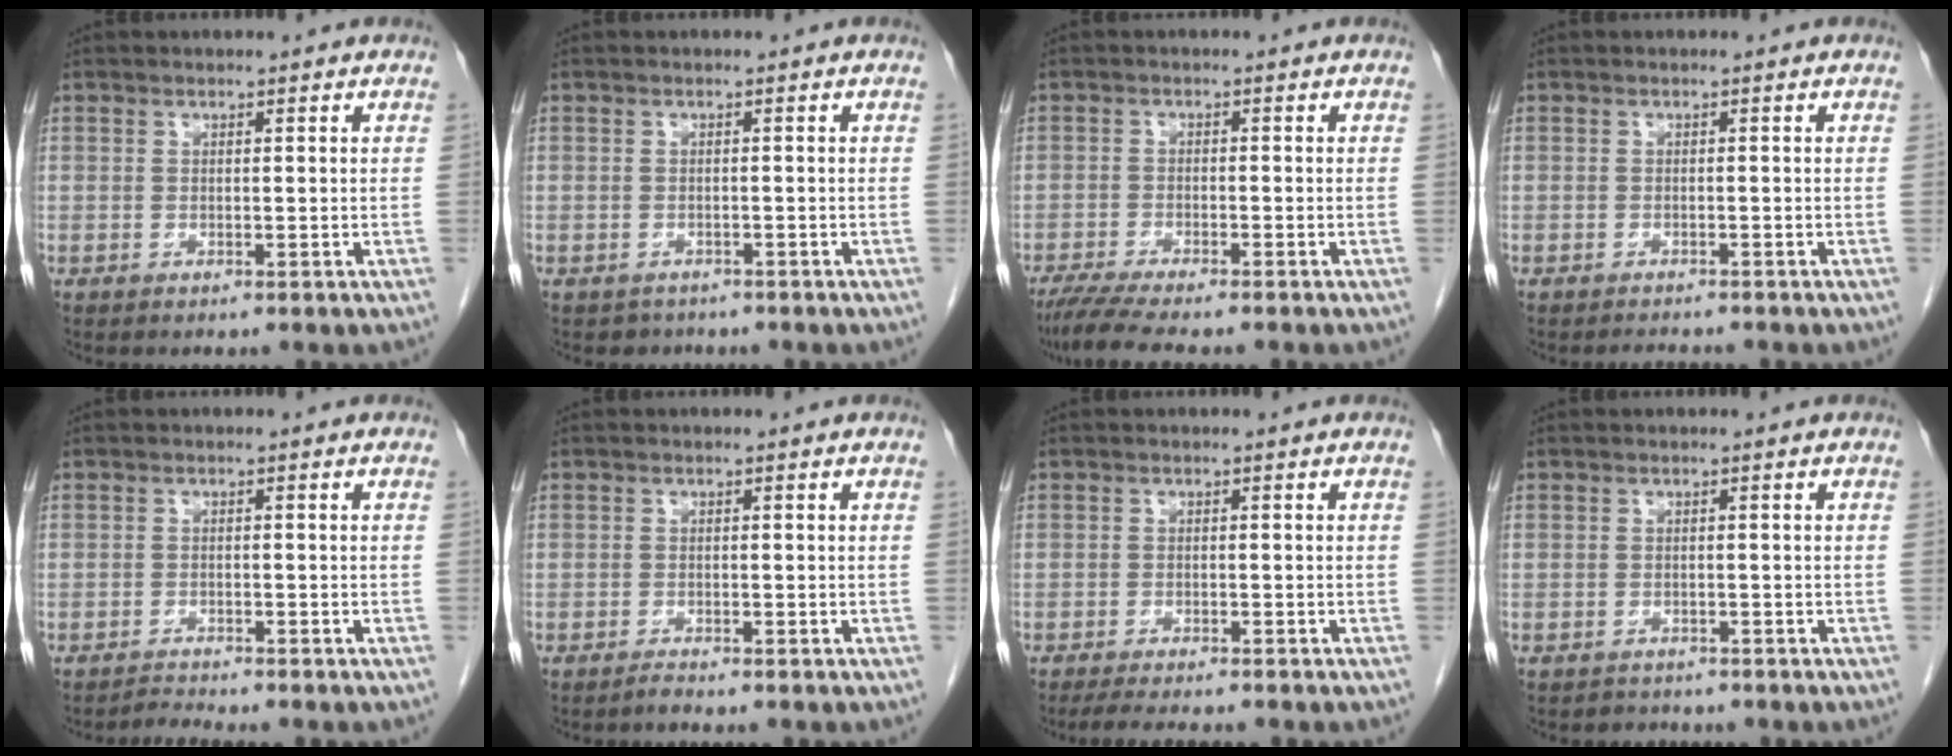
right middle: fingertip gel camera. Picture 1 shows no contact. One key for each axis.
{"total": 1.8, "fx": -1.4, "fy": 1.0, "fz": -0.3, "tx": -0.010, "ty": 0.000, "tz": -0.023}
{"total": 7.2, "fx": -6.0, "fy": 0.2, "fz": 3.9, "tx": -0.062, "ty": -0.019, "tz": -0.099}
{"total": 1.4, "fx": -1.4, "fy": 0.1, "fz": 0.2, "tx": -0.009, "ty": -0.009, "tz": -0.017}
{"total": 1.8, "fx": -1.6, "fy": -0.7, "fz": -0.3, "tx": -0.001, "ty": -0.014, "tz": -0.027}
{"total": 0.7, "fx": -0.7, "fy": -0.1, "fz": 0.2, "tx": -0.006, "ty": -0.001, "tz": -0.011}
{"total": 5.7, "fx": -4.9, "fy": 0.6, "fz": 2.9, "tx": -0.041, "ty": -0.012, "tz": -0.072}
{"total": 1.6, "fx": -1.5, "fy": 0.6, "fz": -0.3, "tx": -0.004, "ty": -0.004, "tz": -0.023}